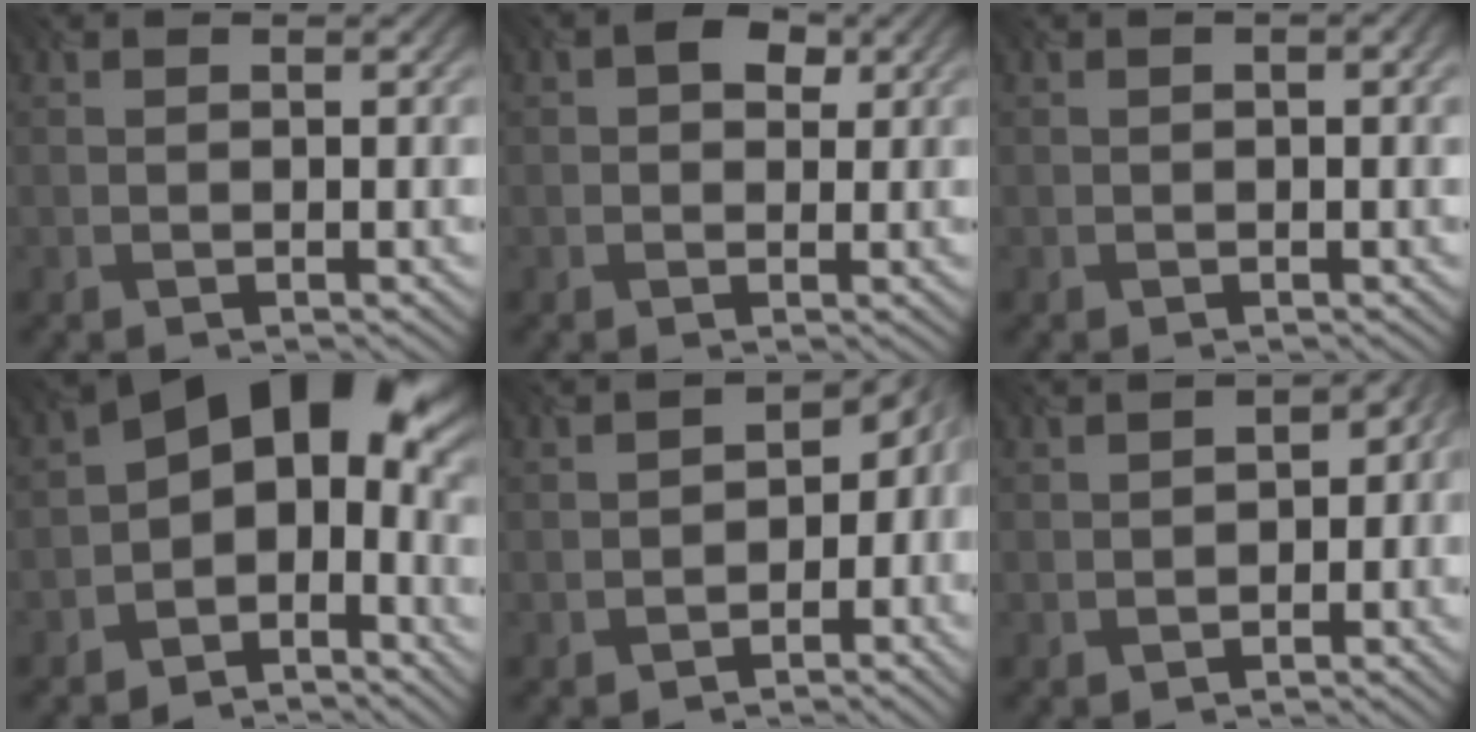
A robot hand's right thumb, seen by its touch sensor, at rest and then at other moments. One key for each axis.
{"total": 1.9, "fx": 0.6, "fy": 1.5, "fz": 1.0, "tx": -0.016, "ty": 0.006, "tz": 0.011}
{"total": 1.9, "fx": 0.3, "fy": 0.7, "fz": 1.7, "tx": -0.016, "ty": 0.001, "tz": -0.002}
{"total": 12.8, "fx": -1.2, "fy": 8.0, "fz": 9.9, "tx": -0.137, "ty": 0.010, "tz": -0.030}
{"total": 7.1, "fx": -3.5, "fy": 3.9, "fz": 4.8, "tx": -0.058, "ty": -0.017, "tz": -0.047}
{"total": 4.5, "fx": -2.3, "fy": 2.4, "fz": 3.0, "tx": -0.033, "ty": -0.009, "tz": -0.030}